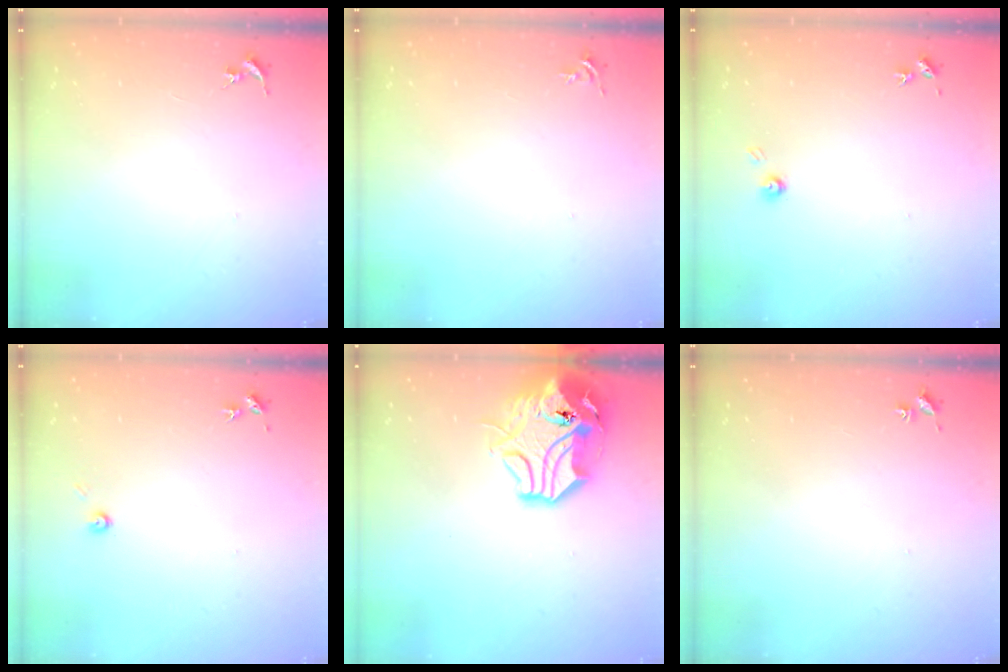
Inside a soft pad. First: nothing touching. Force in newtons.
{"total": 3.7, "press": 3.7, "slide": 0.5}
{"total": 3.5, "press": 3.5, "slide": 0.4}
{"total": 3.9, "press": 3.9, "slide": 0.5}
{"total": 17.8, "press": 17.5, "slide": 2.8}
{"total": 1.8, "press": 1.8, "slide": 0.2}